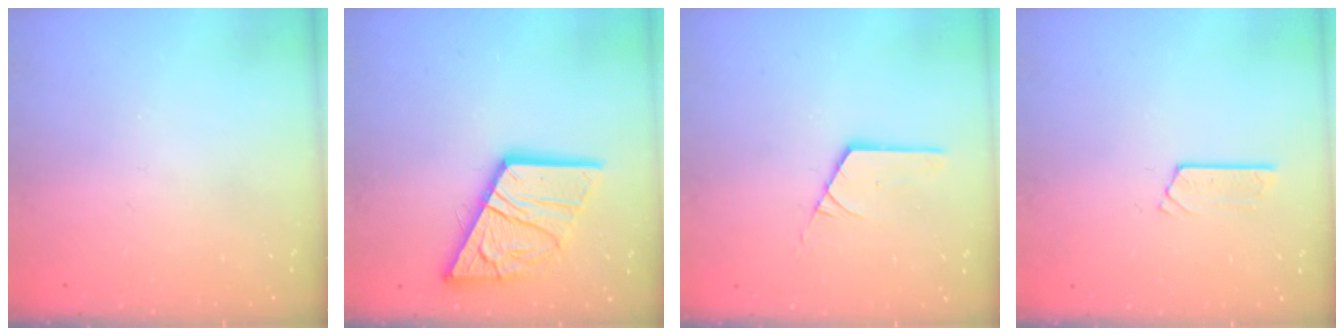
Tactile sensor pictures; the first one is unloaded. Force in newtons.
{"total": 18.5, "press": 18.4, "slide": 1.9}
{"total": 2.7, "press": 2.7, "slide": 0.1}
{"total": 2.7, "press": 2.7, "slide": 0.2}